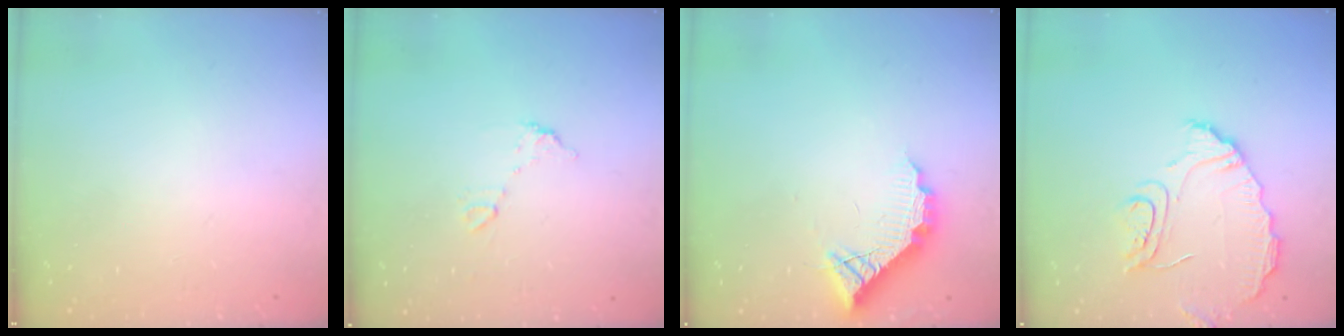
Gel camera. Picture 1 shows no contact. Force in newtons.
{"total": 6.7, "press": 6.7, "slide": 0.2}
{"total": 12.0, "press": 12.0, "slide": 0.7}
{"total": 10.7, "press": 10.7, "slide": 0.2}